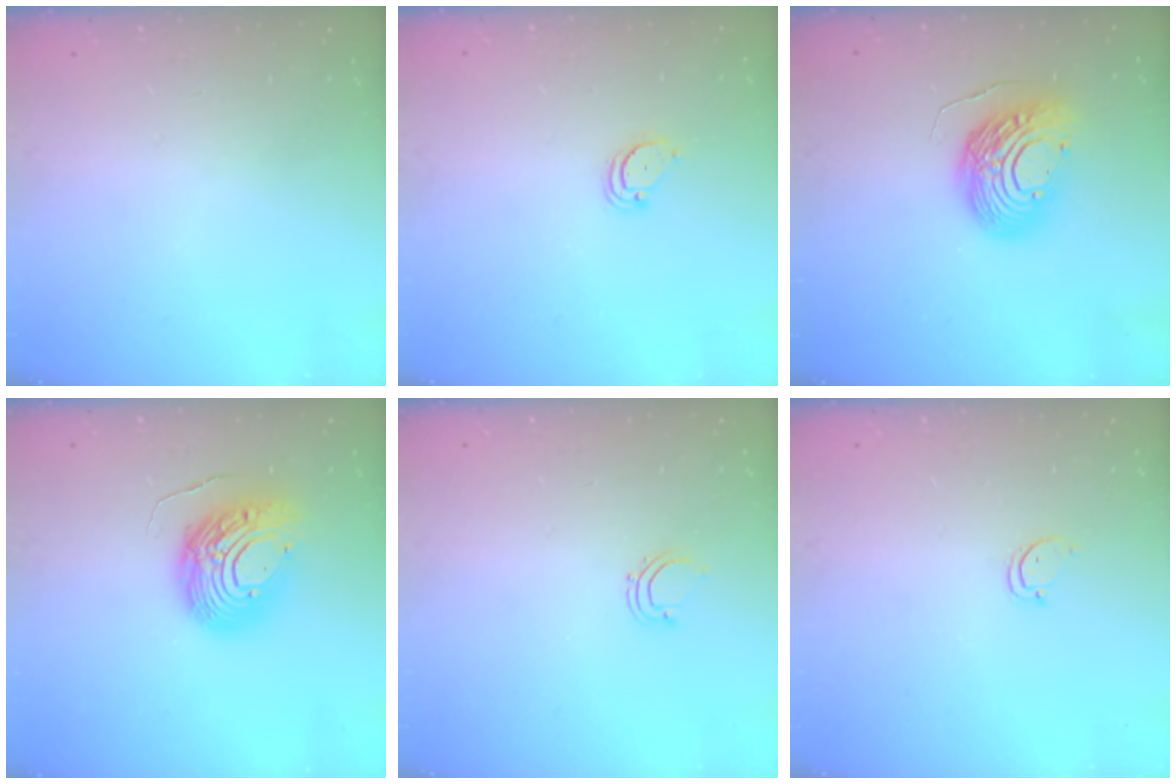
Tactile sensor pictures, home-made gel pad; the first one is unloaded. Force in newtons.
{"total": 2.1, "press": 2.1, "slide": 0.1}
{"total": 15.7, "press": 15.7, "slide": 1.3}
{"total": 13.5, "press": 13.4, "slide": 1.7}
{"total": 3.9, "press": 3.8, "slide": 0.7}
{"total": 2.5, "press": 2.5, "slide": 0.3}